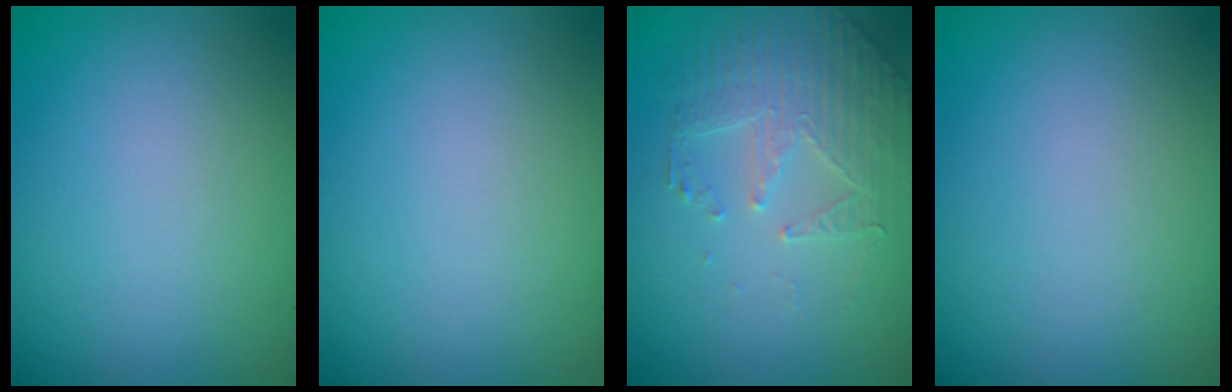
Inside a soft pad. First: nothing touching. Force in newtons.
{"total": 0.0}
{"total": 2.5, "press": 2.2, "slide": 1.2}
{"total": 0.0}